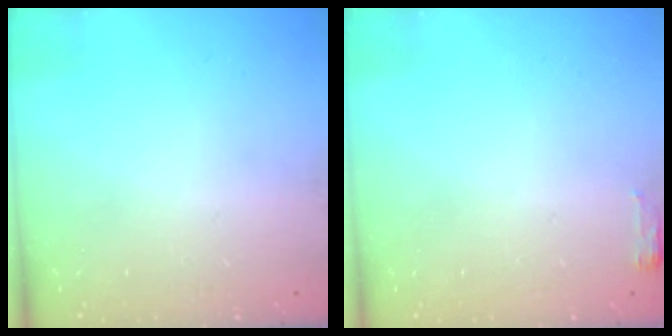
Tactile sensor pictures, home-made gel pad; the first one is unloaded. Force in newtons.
{"total": 2.7, "press": 2.6, "slide": 0.8}